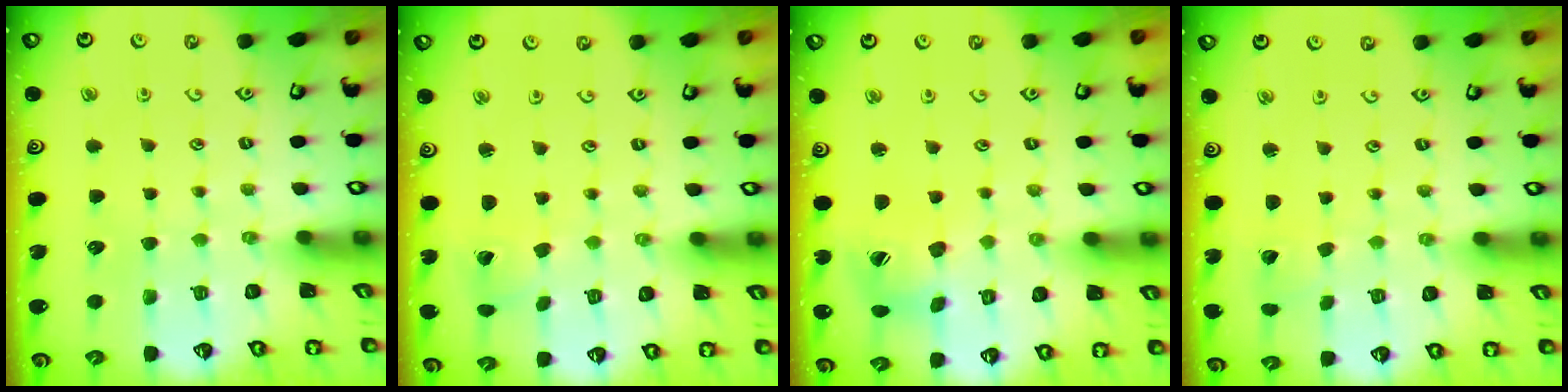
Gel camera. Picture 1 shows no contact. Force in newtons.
{"total": 2.0, "press": 2.0, "slide": 0.3}
{"total": 8.8, "press": 8.8, "slide": 1.2}
{"total": 1.7, "press": 1.7, "slide": 0.1}